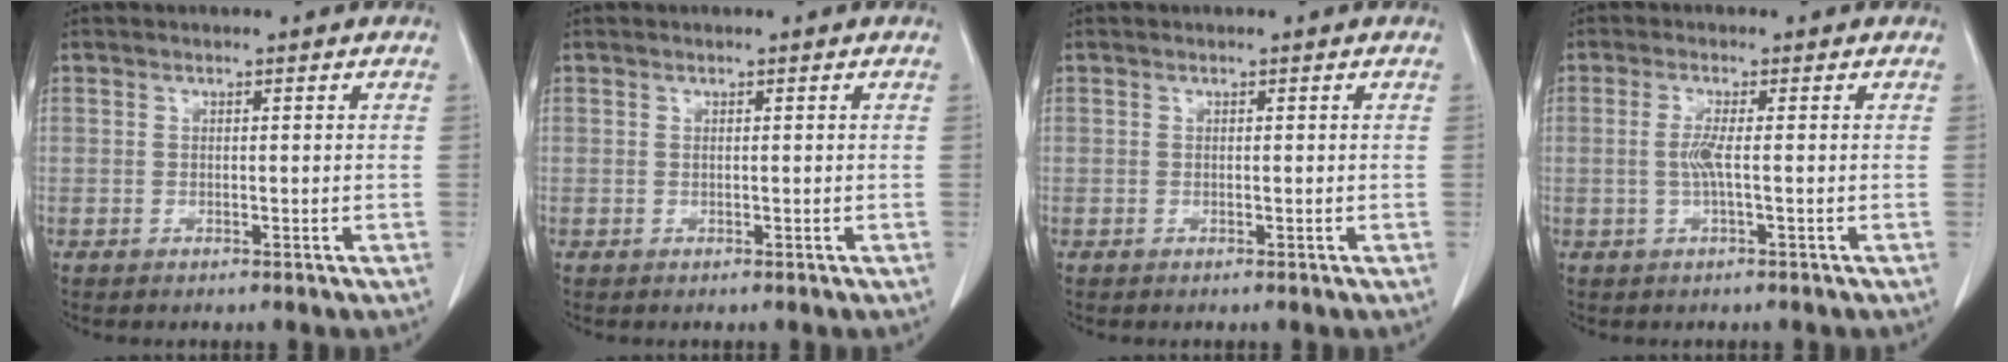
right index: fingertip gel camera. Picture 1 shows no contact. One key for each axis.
{"total": 0.0}
{"total": 0.0}
{"total": 2.5, "fx": -0.2, "fy": -0.1, "fz": 2.5, "tx": -0.057, "ty": -0.001, "tz": -0.005}